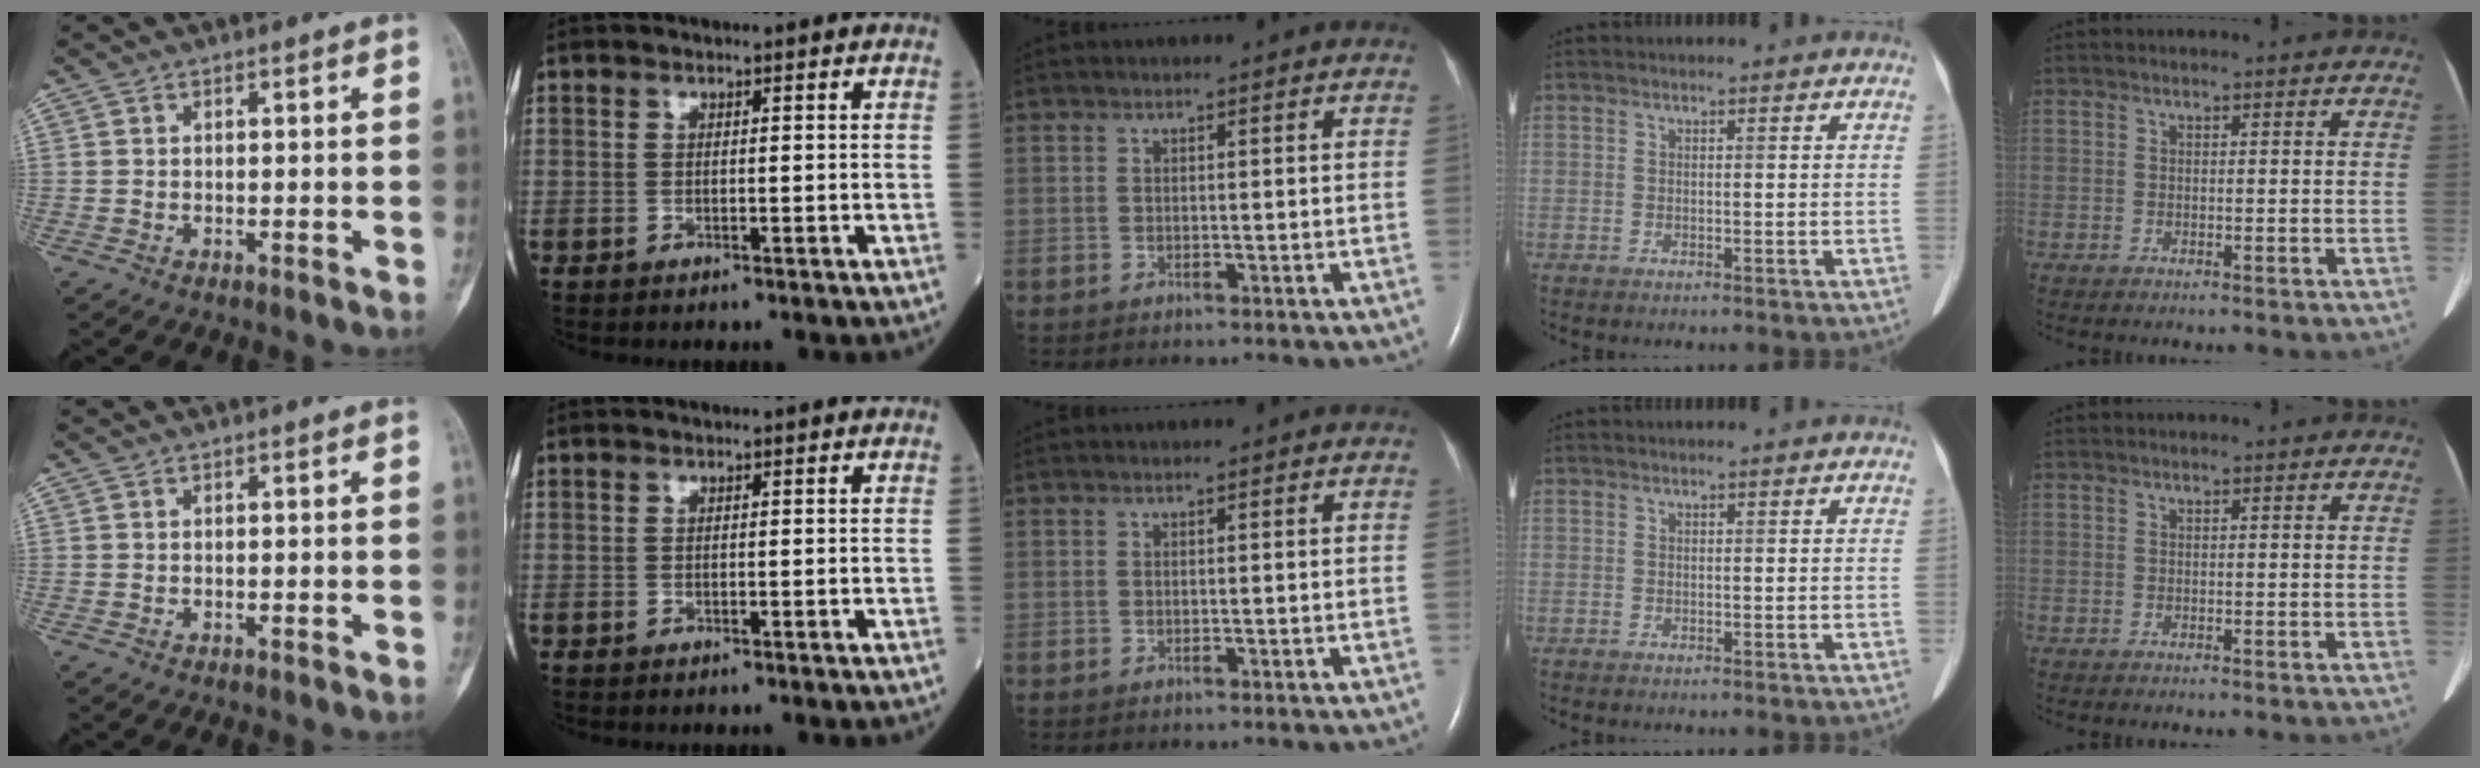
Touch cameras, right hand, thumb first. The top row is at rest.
{}